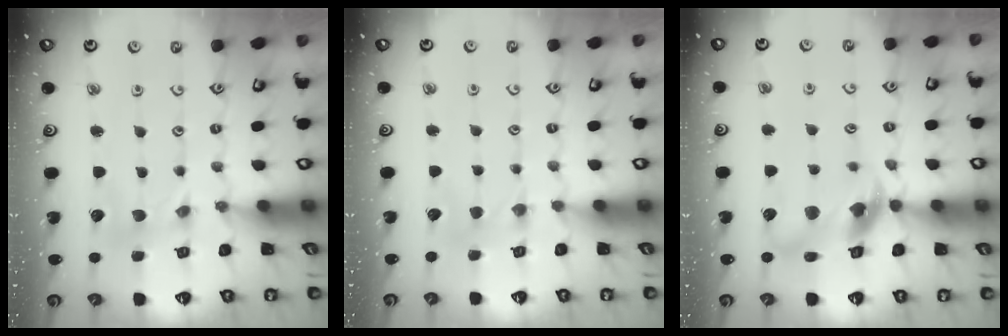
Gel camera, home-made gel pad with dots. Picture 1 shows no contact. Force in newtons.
{"total": 1.9, "press": 1.9, "slide": 0.5}
{"total": 11.0, "press": 10.9, "slide": 1.5}